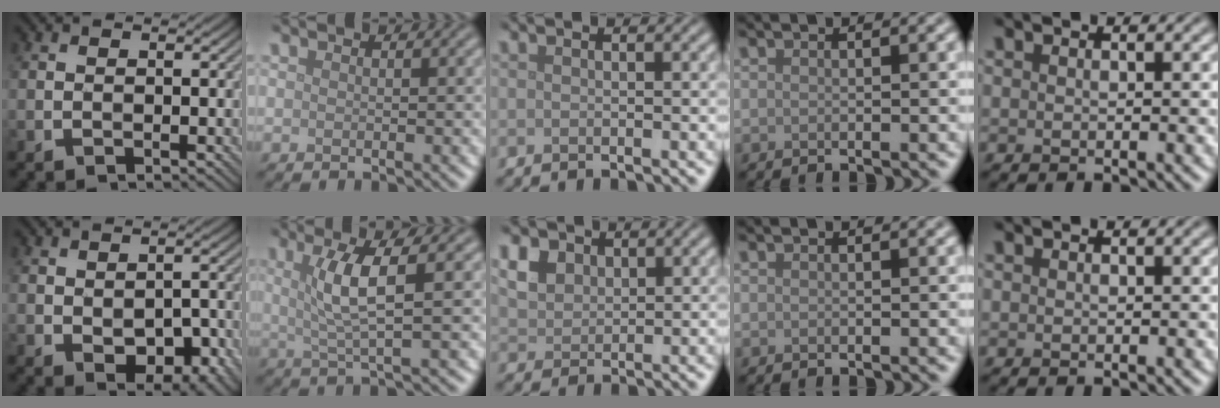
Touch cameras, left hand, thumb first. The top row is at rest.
{"thumb": {"total": 6.4, "force": [-1.9, 3.6, 4.9], "torque": [-0.077, -0.018, -0.019]}, "index": {"total": 4.5, "force": [1.1, 0.8, 4.3], "torque": [-0.080, 0.002, 0.023]}, "middle": {"total": 5.0, "force": [2.8, 3.5, 2.4], "torque": [-0.078, 0.008, 0.055]}}